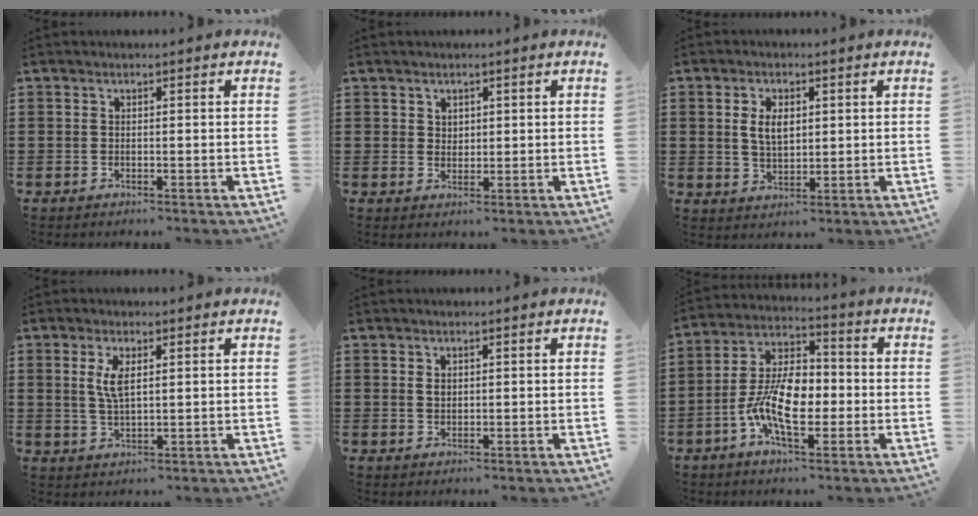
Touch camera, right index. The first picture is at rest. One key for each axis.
{"total": 1.8, "fx": 1.2, "fy": 1.3, "fz": 0.2, "tx": -0.008, "ty": 0.006, "tz": 0.023}
{"total": 4.4, "fx": 0.9, "fy": 2.5, "fz": 3.6, "tx": -0.067, "ty": 0.007, "tz": 0.012}
{"total": 4.0, "fx": 1.2, "fy": 1.5, "fz": 3.6, "tx": -0.075, "ty": 0.005, "tz": 0.019}
{"total": 1.3, "fx": 0.4, "fy": 0.8, "fz": 0.9, "tx": -0.019, "ty": 0.005, "tz": 0.007}
{"total": 10.4, "fx": -2.7, "fy": 5.3, "fz": 8.5, "tx": -0.187, "ty": 0.003, "tz": -0.055}